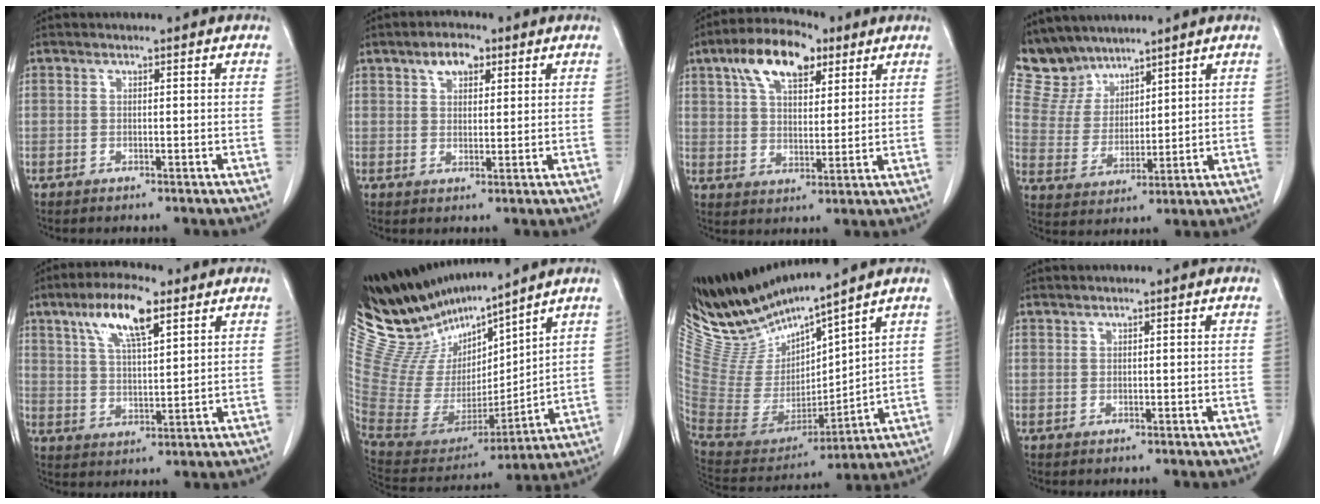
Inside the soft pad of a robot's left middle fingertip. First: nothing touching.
{"total": 4.2, "force": [2.3, 2.2, 2.7], "torque": [-0.046, 0.012, 0.040]}
{"total": 11.3, "force": [6.2, 5.2, 7.9], "torque": [-0.142, 0.027, 0.109]}
{"total": 7.7, "force": [7.0, 3.2, 0.1], "torque": [-0.015, 0.010, 0.156]}
{"total": 9.8, "force": [5.5, 2.4, 7.7], "torque": [-0.146, 0.011, 0.101]}
{"total": 17.0, "force": [15.2, 3.4, 6.7], "torque": [-0.138, -0.010, 0.305]}
{"total": 13.3, "force": [12.5, 0.3, 4.6], "torque": [-0.108, -0.022, 0.261]}
{"total": 0.5, "force": [0.5, 0.0, 0.0], "torque": [-0.003, 0.002, 0.014]}